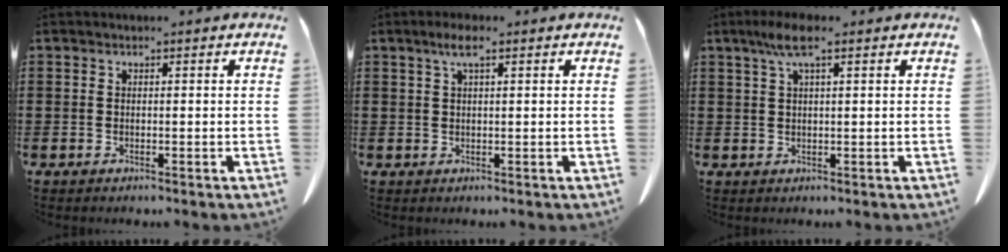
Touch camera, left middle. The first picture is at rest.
{"total": 3.3, "force": [1.6, 0.6, 2.8], "torque": [-0.060, 0.006, 0.027]}
{"total": 3.9, "force": [1.8, 0.7, 3.3], "torque": [-0.070, 0.006, 0.030]}